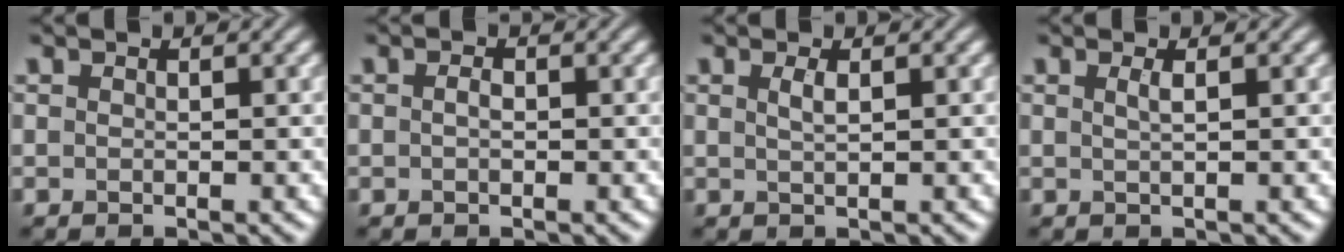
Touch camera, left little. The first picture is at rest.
{"total": 0.8, "force": [0.0, 0.5, 0.7], "torque": [-0.015, 0.001, -0.001]}
{"total": 1.2, "force": [0.5, 0.4, 1.1], "torque": [-0.019, 0.003, 0.007]}
{"total": 1.1, "force": [0.4, 0.4, 1.0], "torque": [-0.013, 0.003, 0.005]}